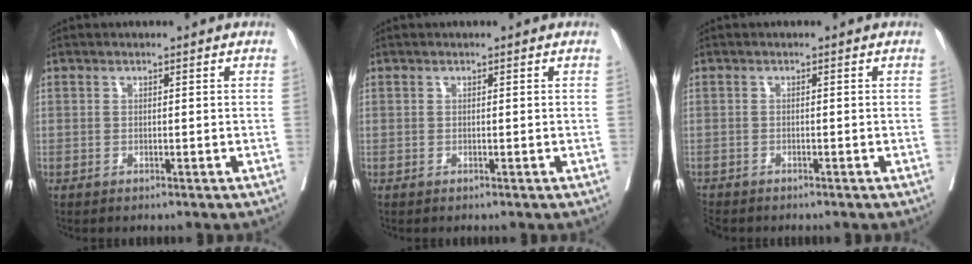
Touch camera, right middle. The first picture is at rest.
{"total": 0.0}
{"total": 3.6, "force": [-3.3, 1.2, 1.1], "torque": [-0.025, -0.011, -0.060]}